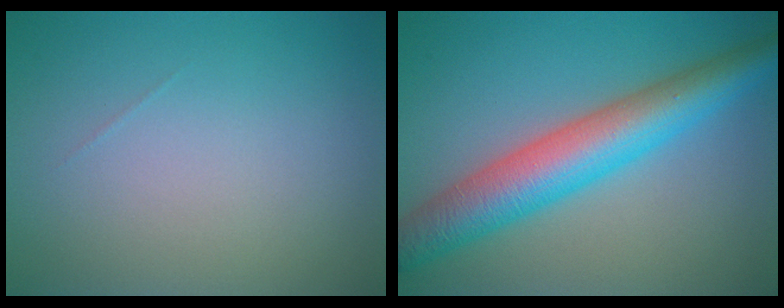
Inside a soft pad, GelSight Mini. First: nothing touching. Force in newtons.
{"total": 7.8, "press": 7.8, "slide": 0.0}